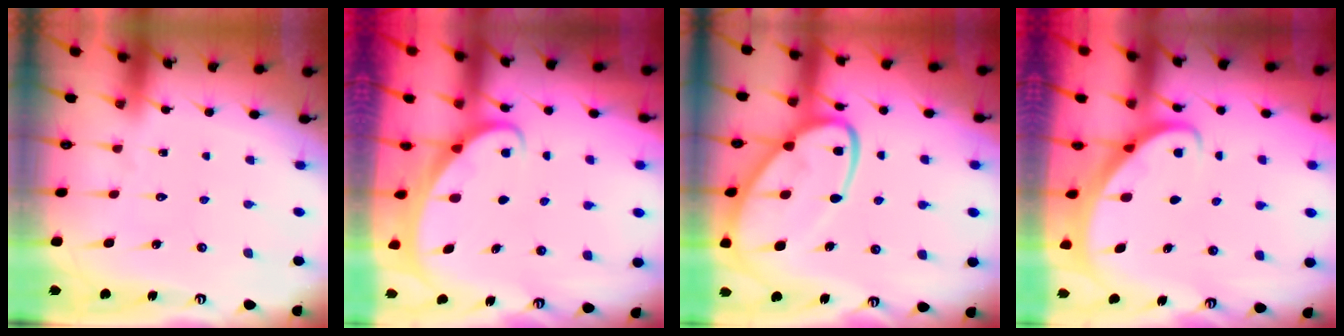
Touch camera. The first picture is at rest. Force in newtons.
{"total": 1.8, "press": 1.8, "slide": 0.1}
{"total": 16.9, "press": 16.8, "slide": 1.4}
{"total": 2.3, "press": 2.3, "slide": 0.3}